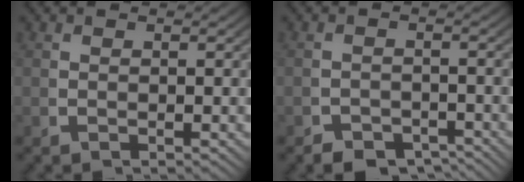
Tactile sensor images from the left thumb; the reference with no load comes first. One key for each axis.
{"total": 4.3, "fx": -3.7, "fy": 1.9, "fz": 1.1, "tx": -0.007, "ty": -0.025, "tz": -0.057}